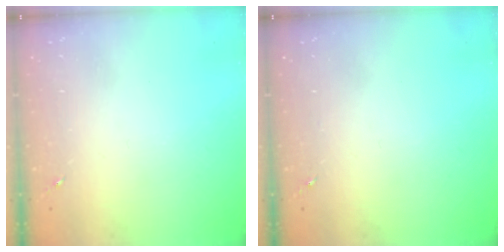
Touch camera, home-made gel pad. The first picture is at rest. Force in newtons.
{"total": 0.0}